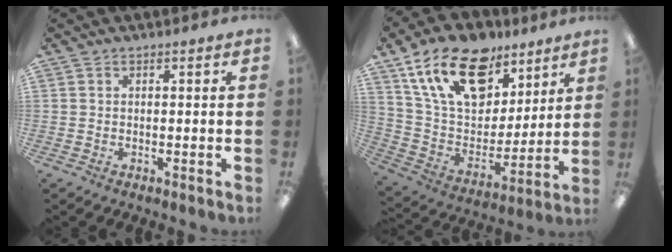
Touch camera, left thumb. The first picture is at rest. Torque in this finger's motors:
{"motor_torque": [0.76, 1.18, 1.38, -1.38, 0.15]}